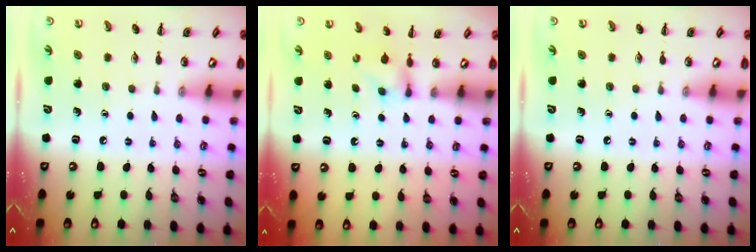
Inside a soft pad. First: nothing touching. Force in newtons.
{"total": 2.8, "press": 2.5, "slide": 1.3}
{"total": 0.0}